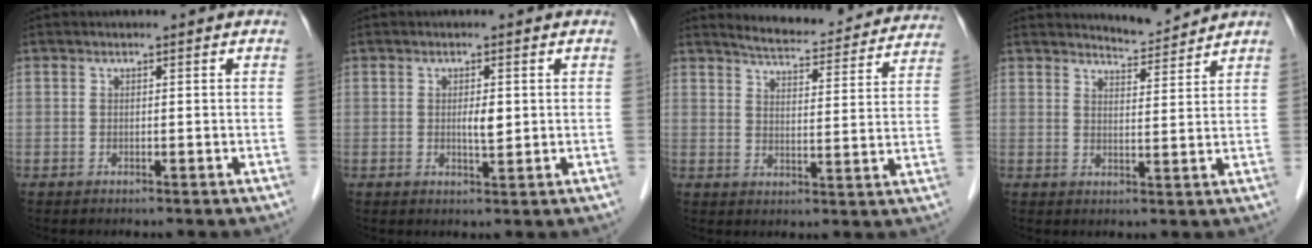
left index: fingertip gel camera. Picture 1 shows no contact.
{"total": 2.3, "force": [0.2, 0.7, 2.2], "torque": [-0.038, -0.001, 0.005]}
{"total": 16.8, "force": [16.0, 2.7, 4.3], "torque": [-0.050, -0.023, 0.190]}
{"total": 3.8, "force": [3.8, -0.5, -0.5], "torque": [-0.003, -0.013, 0.062]}